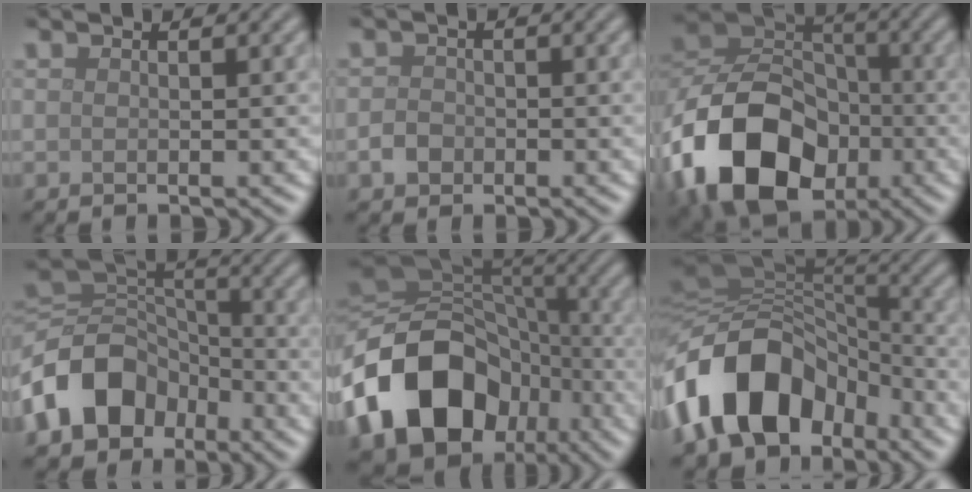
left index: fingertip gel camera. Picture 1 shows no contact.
{"total": 1.6, "force": [-0.7, 1.3, 0.6], "torque": [-0.008, 0.000, -0.017]}
{"total": 16.4, "force": [-7.0, 12.0, 8.7], "torque": [-0.198, -0.018, -0.136]}
{"total": 9.9, "force": [-5.0, 7.1, 4.7], "torque": [-0.084, 0.002, -0.111]}
{"total": 17.0, "force": [-7.2, 12.4, 9.1], "torque": [-0.187, -0.015, -0.130]}
{"total": 13.4, "force": [-6.4, 9.0, 7.7], "torque": [-0.152, 0.012, -0.123]}